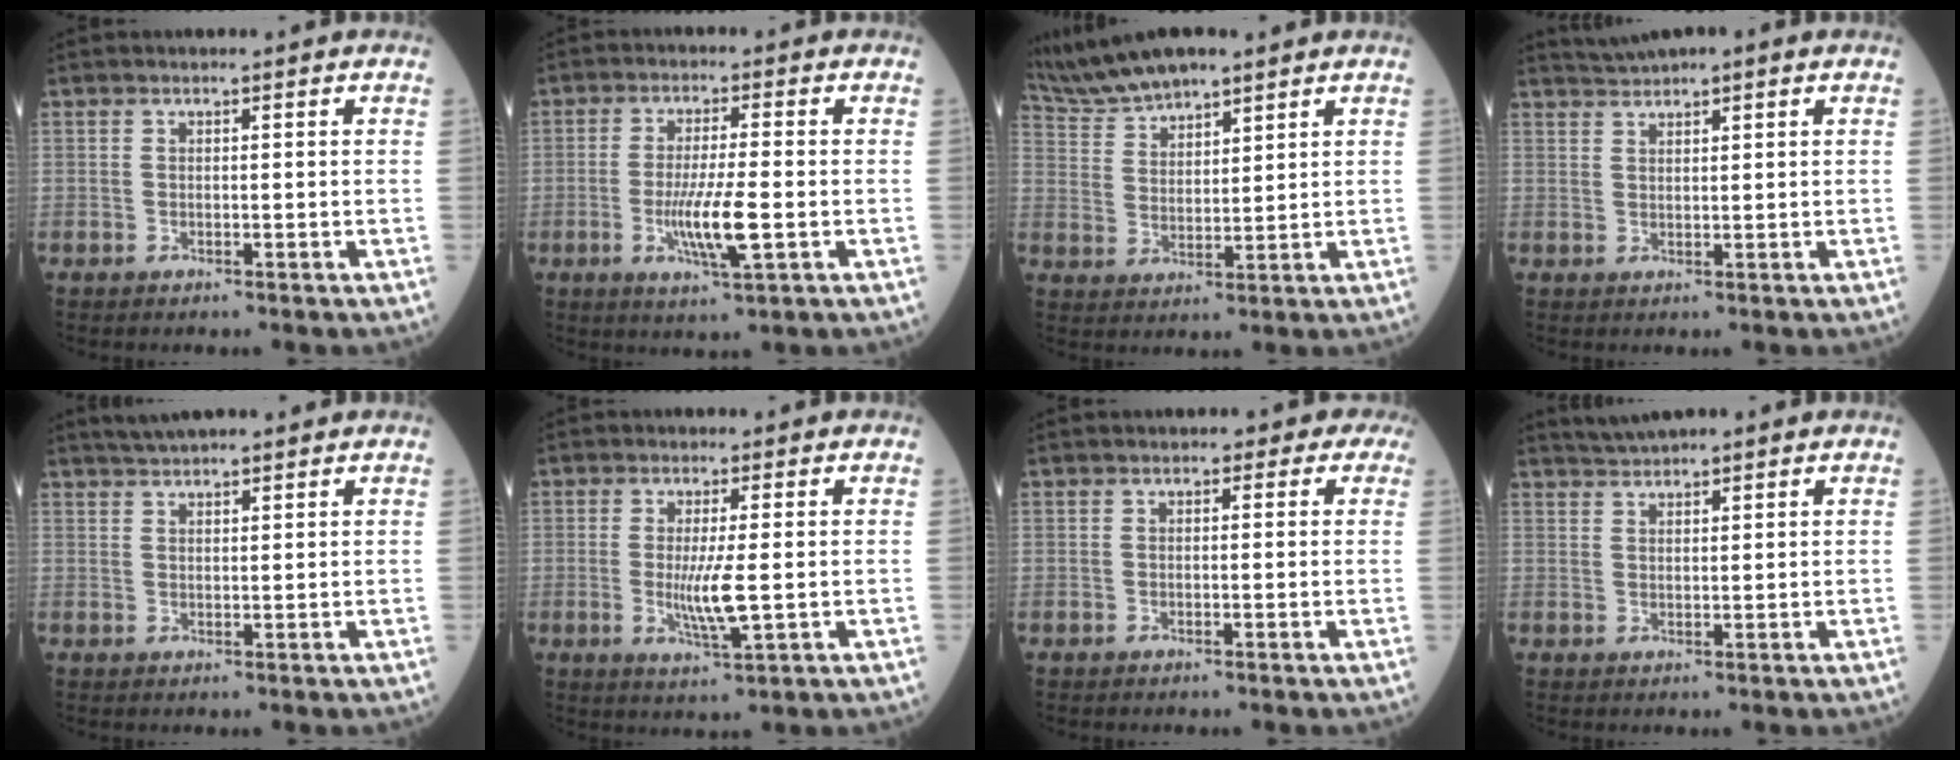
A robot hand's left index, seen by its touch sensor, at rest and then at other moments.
{"total": 7.5, "force": [-1.8, 0.5, 7.2], "torque": [-0.140, -0.015, -0.033]}
{"total": 8.7, "force": [7.8, 1.7, 3.7], "torque": [-0.090, 0.025, 0.157]}
{"total": 3.3, "force": [2.7, 0.1, 1.9], "torque": [-0.044, 0.028, 0.052]}
{"total": 5.5, "force": [4.7, 0.8, 2.6], "torque": [-0.043, 0.036, 0.079]}
{"total": 5.5, "force": [-0.4, 0.4, 5.5], "torque": [-0.113, -0.013, -0.005]}
{"total": 2.4, "force": [1.3, 1.6, 1.3], "torque": [-0.004, 0.009, -0.001]}
{"total": 3.2, "force": [2.9, 0.3, 1.3], "torque": [-0.031, 0.025, 0.055]}